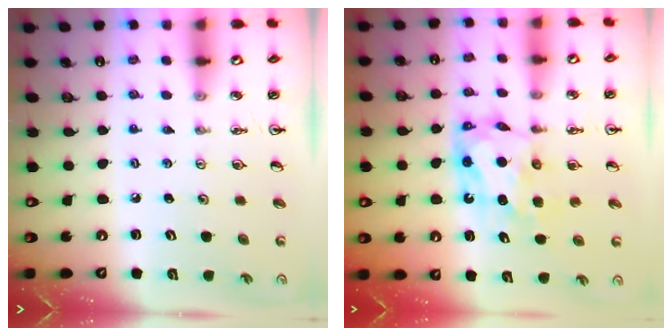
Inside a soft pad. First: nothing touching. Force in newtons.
{"total": 6.3, "press": 6.3, "slide": 0.4}